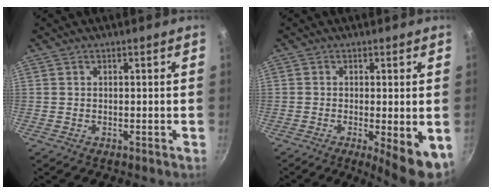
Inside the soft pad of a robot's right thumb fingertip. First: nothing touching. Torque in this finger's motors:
{"motor_torque": [0.53, 0.58, 0.25, -0.33, 0.10]}